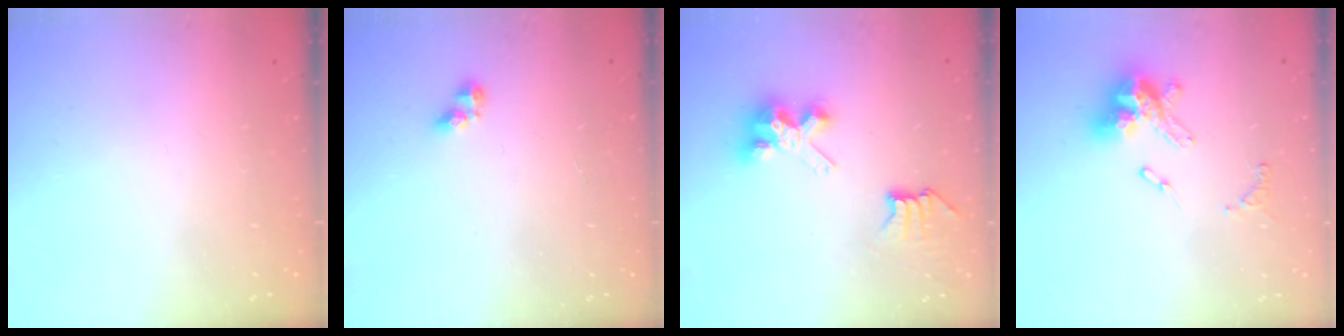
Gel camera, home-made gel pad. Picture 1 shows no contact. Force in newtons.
{"total": 3.4, "press": 3.4, "slide": 0.5}
{"total": 7.3, "press": 7.3, "slide": 0.2}
{"total": 13.4, "press": 13.4, "slide": 1.3}